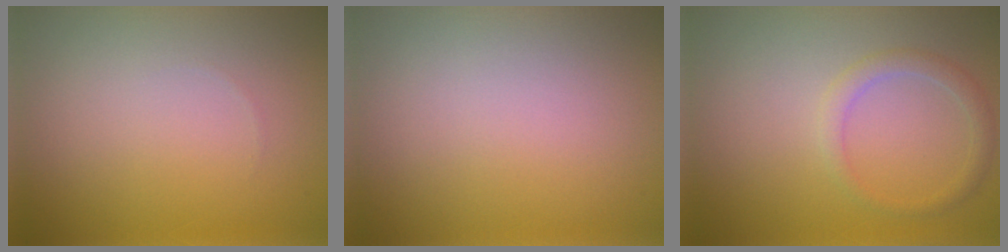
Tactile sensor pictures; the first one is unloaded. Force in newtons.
{"total": 0.0}
{"total": 1.7, "press": 1.7, "slide": 0.1}